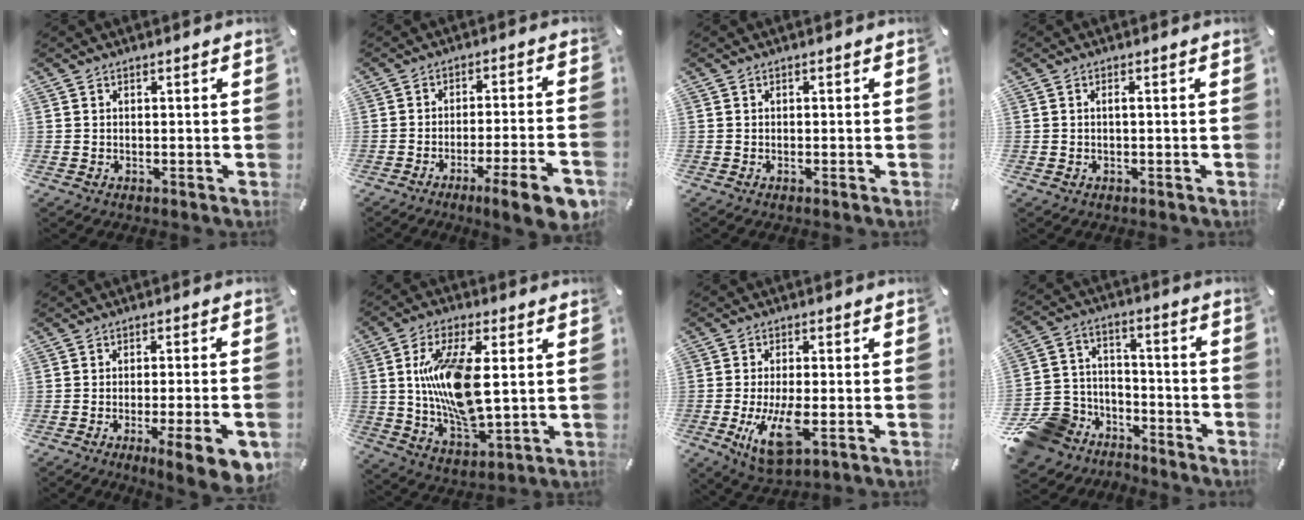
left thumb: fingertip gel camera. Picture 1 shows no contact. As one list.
[{"total": 10.5, "force": [-6.1, 1.0, 8.5], "torque": [-0.129, 0.012, -0.098]}, {"total": 0.5, "force": [-0.2, 0.1, 0.5], "torque": [-0.009, -0.003, -0.002]}, {"total": 0.7, "force": [-0.1, 0.0, 0.7], "torque": [-0.012, 0.000, -0.002]}, {"total": 9.8, "force": [-4.2, 1.1, 8.8], "torque": [-0.133, 0.003, -0.061]}, {"total": 15.8, "force": [2.4, 7.0, 13.9], "torque": [-0.297, -0.014, 0.037]}, {"total": 10.6, "force": [-2.4, 4.0, 9.5], "torque": [-0.194, -0.019, -0.040]}, {"total": 13.4, "force": [-8.6, 9.9, 2.8], "torque": [-0.066, 0.053, -0.152]}]